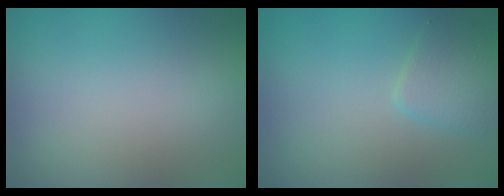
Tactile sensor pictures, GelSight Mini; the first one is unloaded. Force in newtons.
{"total": 2.0, "press": 2.0, "slide": 0.1}